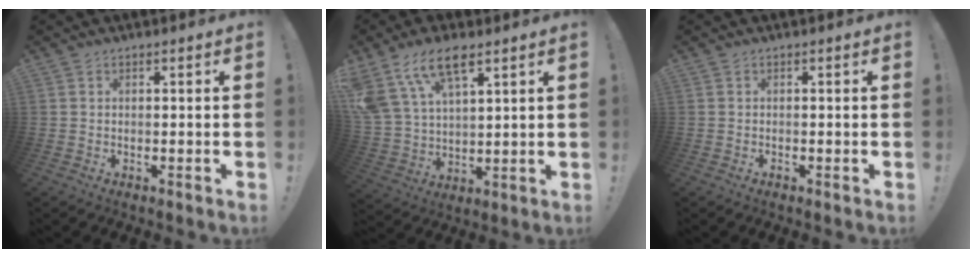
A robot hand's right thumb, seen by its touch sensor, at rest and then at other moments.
{"total": 14.1, "force": [8.9, 6.5, 8.8], "torque": [-0.180, -0.037, 0.167]}
{"total": 0.6, "force": [-0.6, 0.0, 0.0], "torque": [-0.007, 0.002, -0.008]}